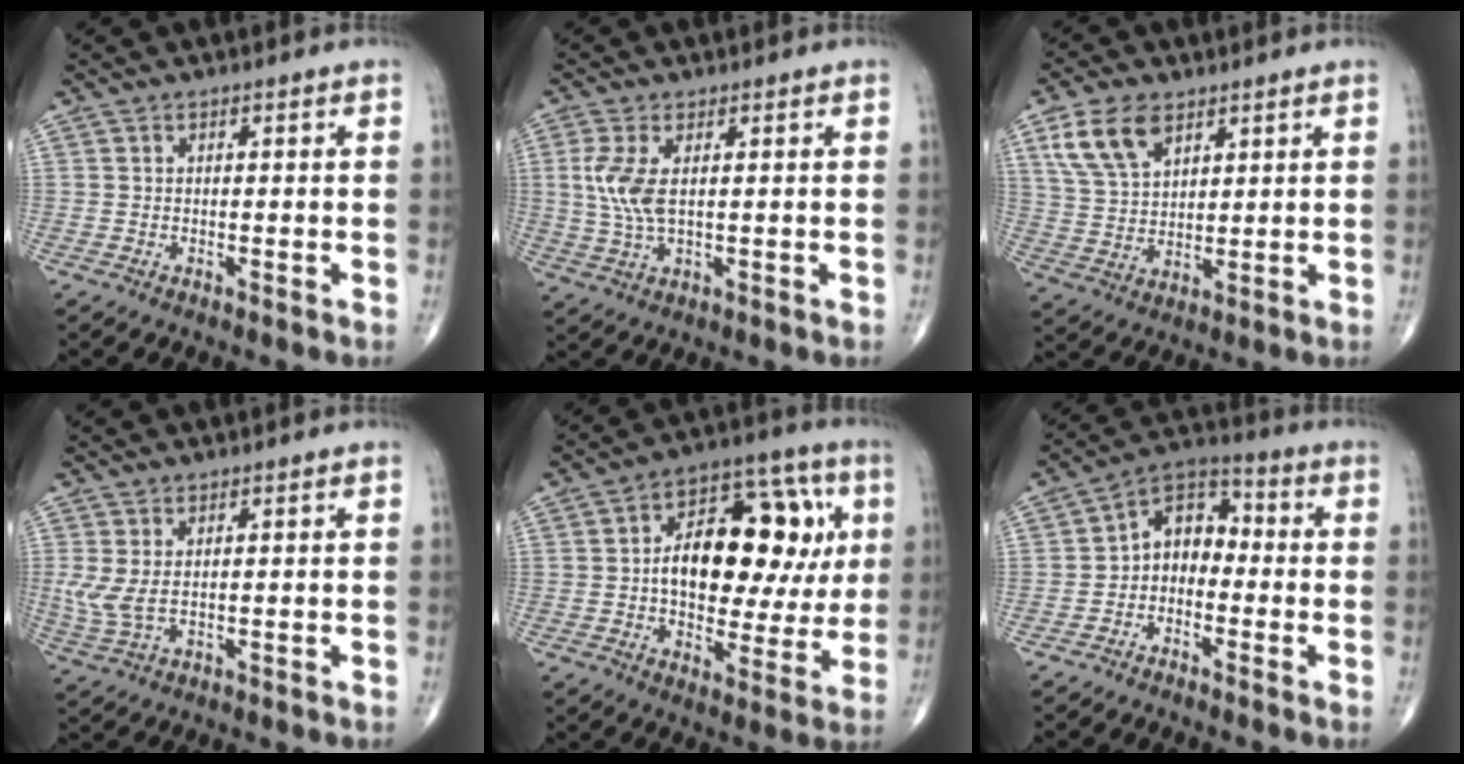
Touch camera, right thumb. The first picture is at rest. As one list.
[{"total": 6.6, "force": [1.1, 2.8, 5.9], "torque": [-0.147, -0.005, 0.028]}, {"total": 10.1, "force": [5.4, 5.8, 6.3], "torque": [-0.110, -0.015, 0.112]}, {"total": 4.6, "force": [0.7, 2.1, 4.0], "torque": [-0.109, -0.002, 0.022]}, {"total": 21.9, "force": [3.2, 12.5, 17.7], "torque": [-0.216, 0.026, 0.048]}, {"total": 7.7, "force": [-1.6, 5.6, 5.0], "torque": [-0.054, 0.039, -0.049]}]